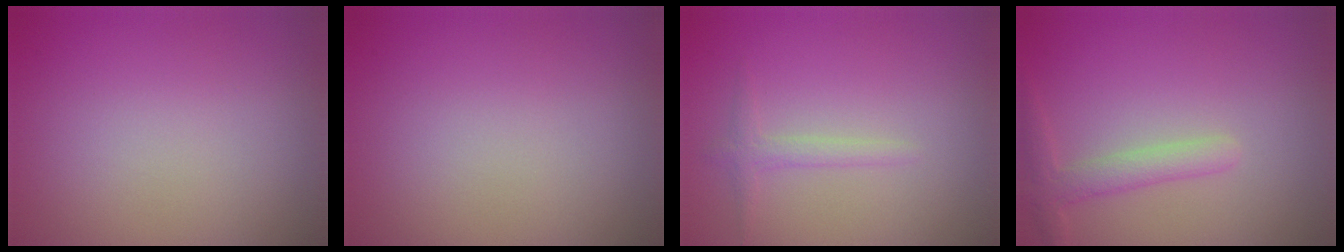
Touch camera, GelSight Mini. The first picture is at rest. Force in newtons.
{"total": 0.0}
{"total": 1.3, "press": 1.3, "slide": 0.0}
{"total": 2.4, "press": 2.4, "slide": 0.1}